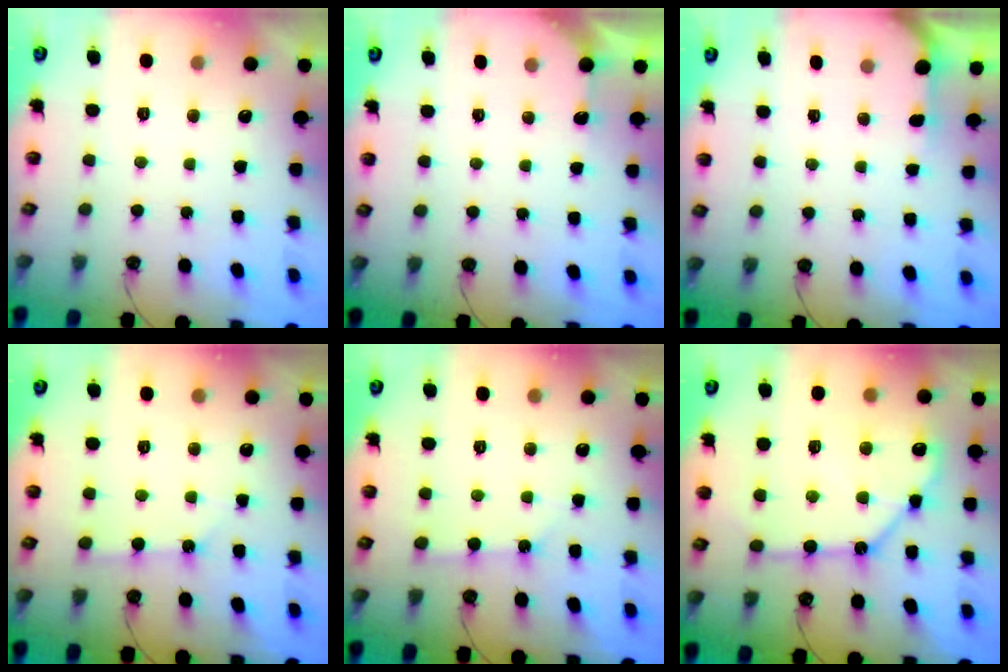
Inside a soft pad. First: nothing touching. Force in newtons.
{"total": 2.3, "press": 2.3, "slide": 0.3}
{"total": 2.5, "press": 2.5, "slide": 0.2}
{"total": 1.9, "press": 1.8, "slide": 0.3}
{"total": 1.9, "press": 1.8, "slide": 0.3}
{"total": 14.9, "press": 14.8, "slide": 1.7}